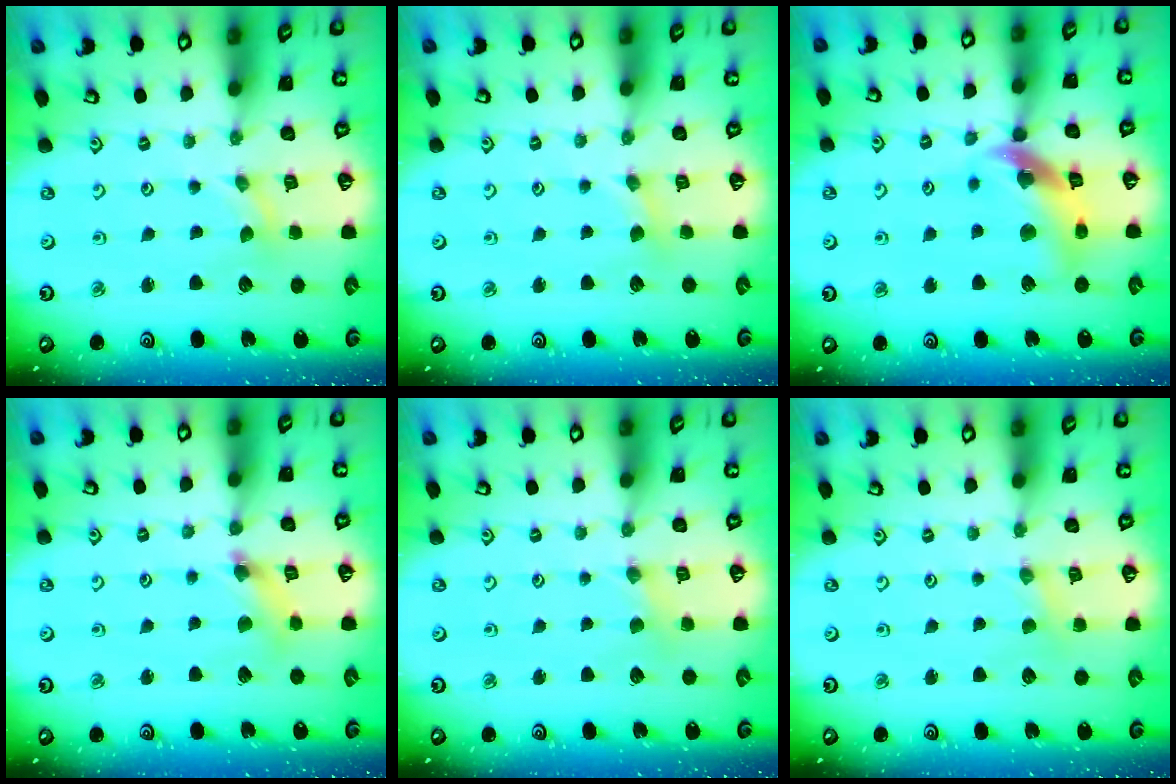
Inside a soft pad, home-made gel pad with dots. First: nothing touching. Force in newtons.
{"total": 2.8, "press": 2.8, "slide": 0.5}
{"total": 13.9, "press": 13.8, "slide": 1.8}
{"total": 4.7, "press": 4.7, "slide": 0.5}
{"total": 2.0, "press": 2.0, "slide": 0.4}
{"total": 1.0, "press": 1.0, "slide": 0.2}